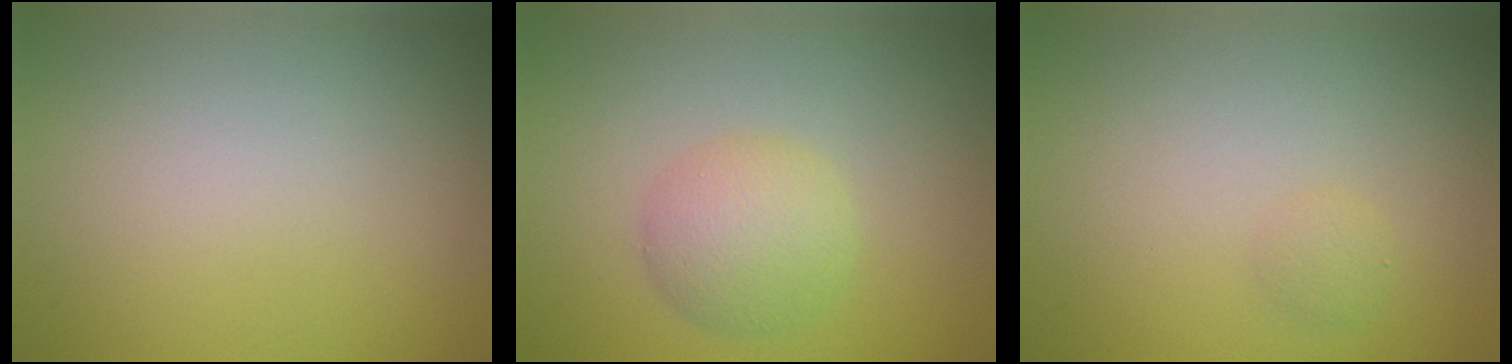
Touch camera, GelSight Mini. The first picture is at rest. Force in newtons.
{"total": 3.5, "press": 3.5, "slide": 0.1}
{"total": 0.8, "press": 0.8, "slide": 0.1}